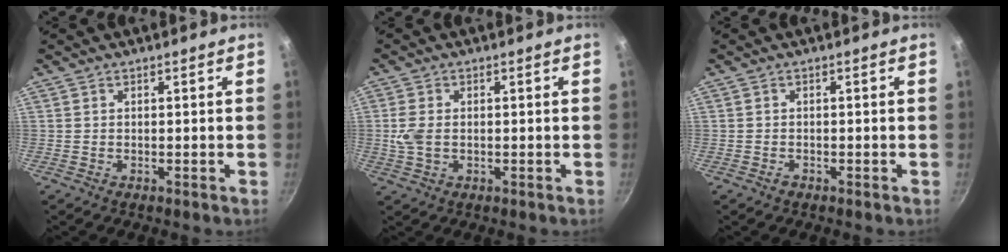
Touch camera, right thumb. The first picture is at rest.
{"total": 4.2, "force": [-0.1, 2.7, 3.3], "torque": [-0.085, 0.002, -0.002]}
{"total": 0.7, "force": [-0.5, 0.4, 0.2], "torque": [-0.002, 0.001, -0.013]}